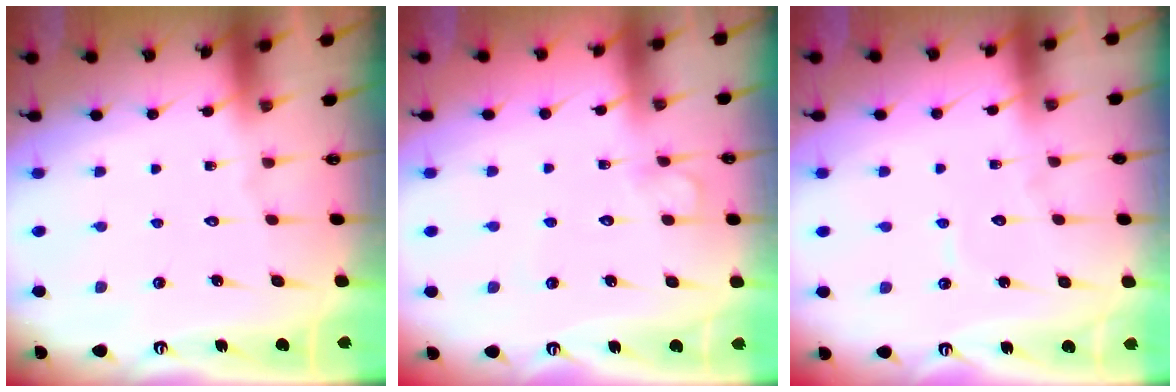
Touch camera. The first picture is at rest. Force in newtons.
{"total": 4.5, "press": 4.4, "slide": 0.4}
{"total": 4.3, "press": 4.3, "slide": 0.5}